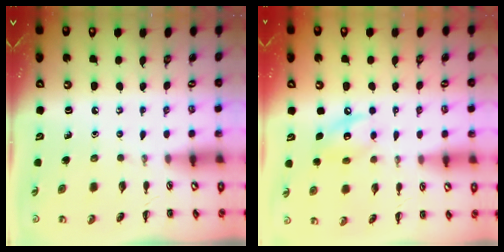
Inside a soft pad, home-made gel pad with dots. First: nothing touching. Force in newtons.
{"total": 9.0, "press": 8.9, "slide": 1.1}